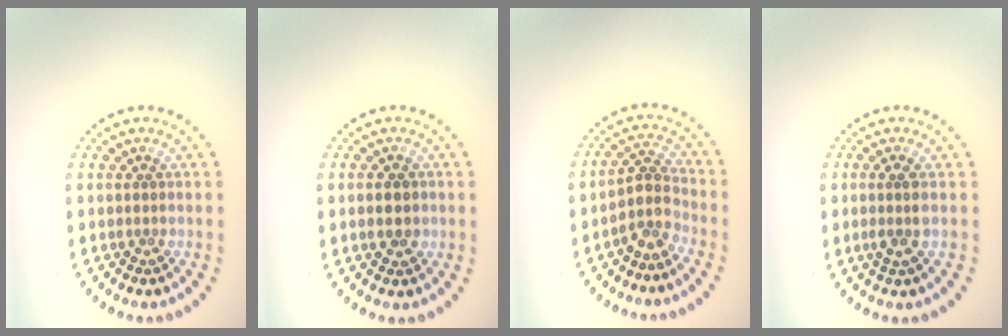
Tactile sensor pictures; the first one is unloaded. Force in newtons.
{"total": 2.1, "press": 2.1, "slide": 0.3}
{"total": 2.8, "press": 2.2, "slide": 1.8}
{"total": 1.7, "press": 1.3, "slide": 1.2}